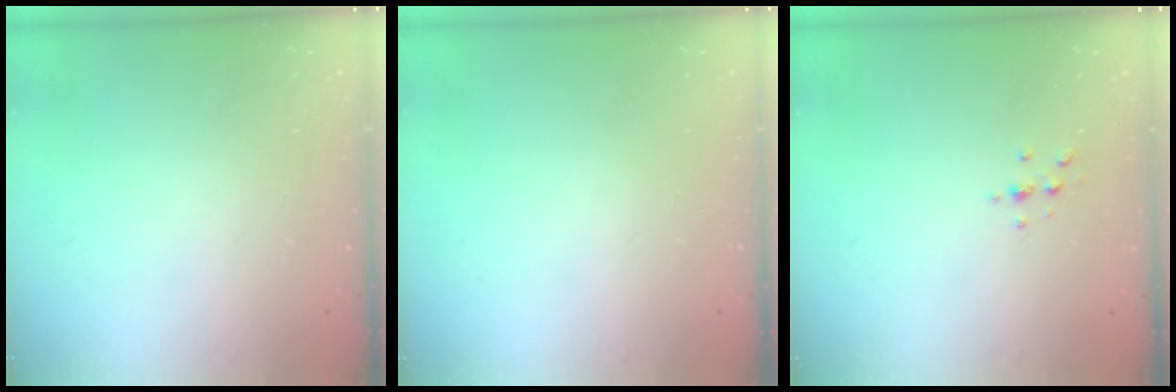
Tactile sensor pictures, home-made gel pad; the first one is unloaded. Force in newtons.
{"total": 0.0}
{"total": 2.4, "press": 2.4, "slide": 0.3}